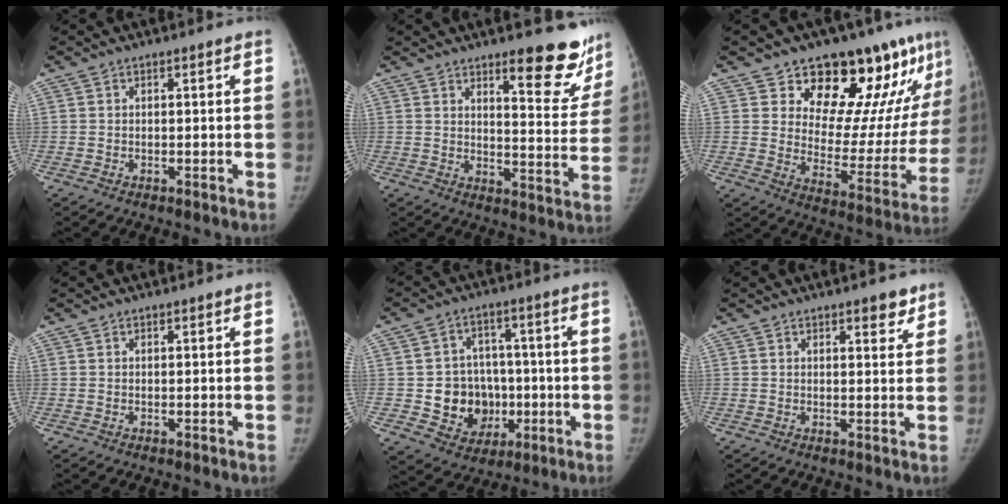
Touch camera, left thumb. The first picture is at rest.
{"total": 13.4, "force": [9.8, 3.7, 8.4], "torque": [-0.058, -0.076, 0.129]}
{"total": 21.7, "force": [15.0, 9.1, 12.9], "torque": [-0.122, -0.098, 0.214]}
{"total": 0.0}
{"total": 11.8, "force": [-1.8, 10.2, 5.7], "torque": [-0.037, 0.013, -0.015]}
{"total": 3.6, "force": [2.5, 1.3, 2.2], "torque": [-0.013, -0.014, 0.032]}